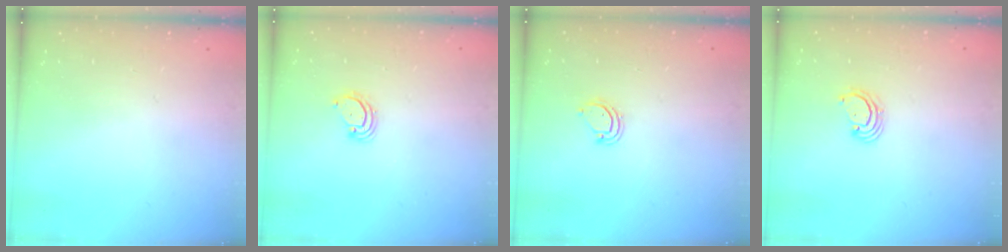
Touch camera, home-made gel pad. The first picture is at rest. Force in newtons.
{"total": 2.8, "press": 2.8, "slide": 0.2}
{"total": 3.9, "press": 3.9, "slide": 0.4}
{"total": 2.3, "press": 2.3, "slide": 0.1}